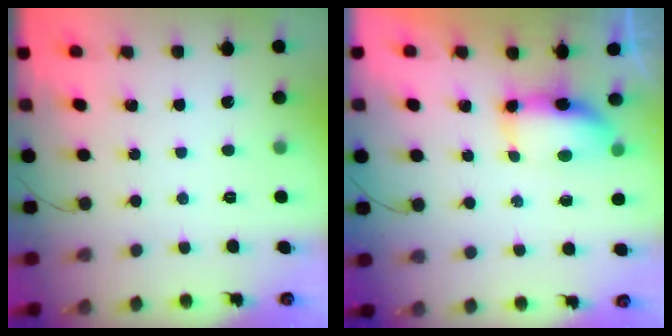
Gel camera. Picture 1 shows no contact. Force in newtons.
{"total": 13.8, "press": 8.9, "slide": 10.6}